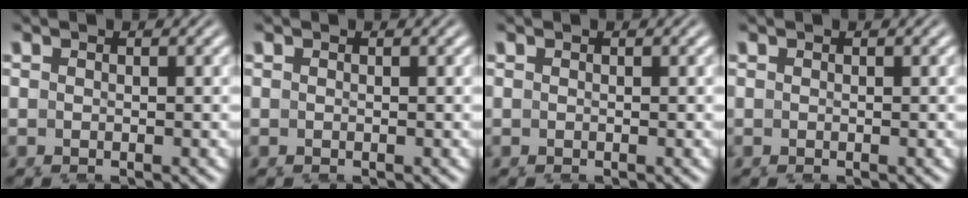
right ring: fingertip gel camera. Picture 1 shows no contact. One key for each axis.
{"total": 0.0}
{"total": 0.0}
{"total": 0.0}